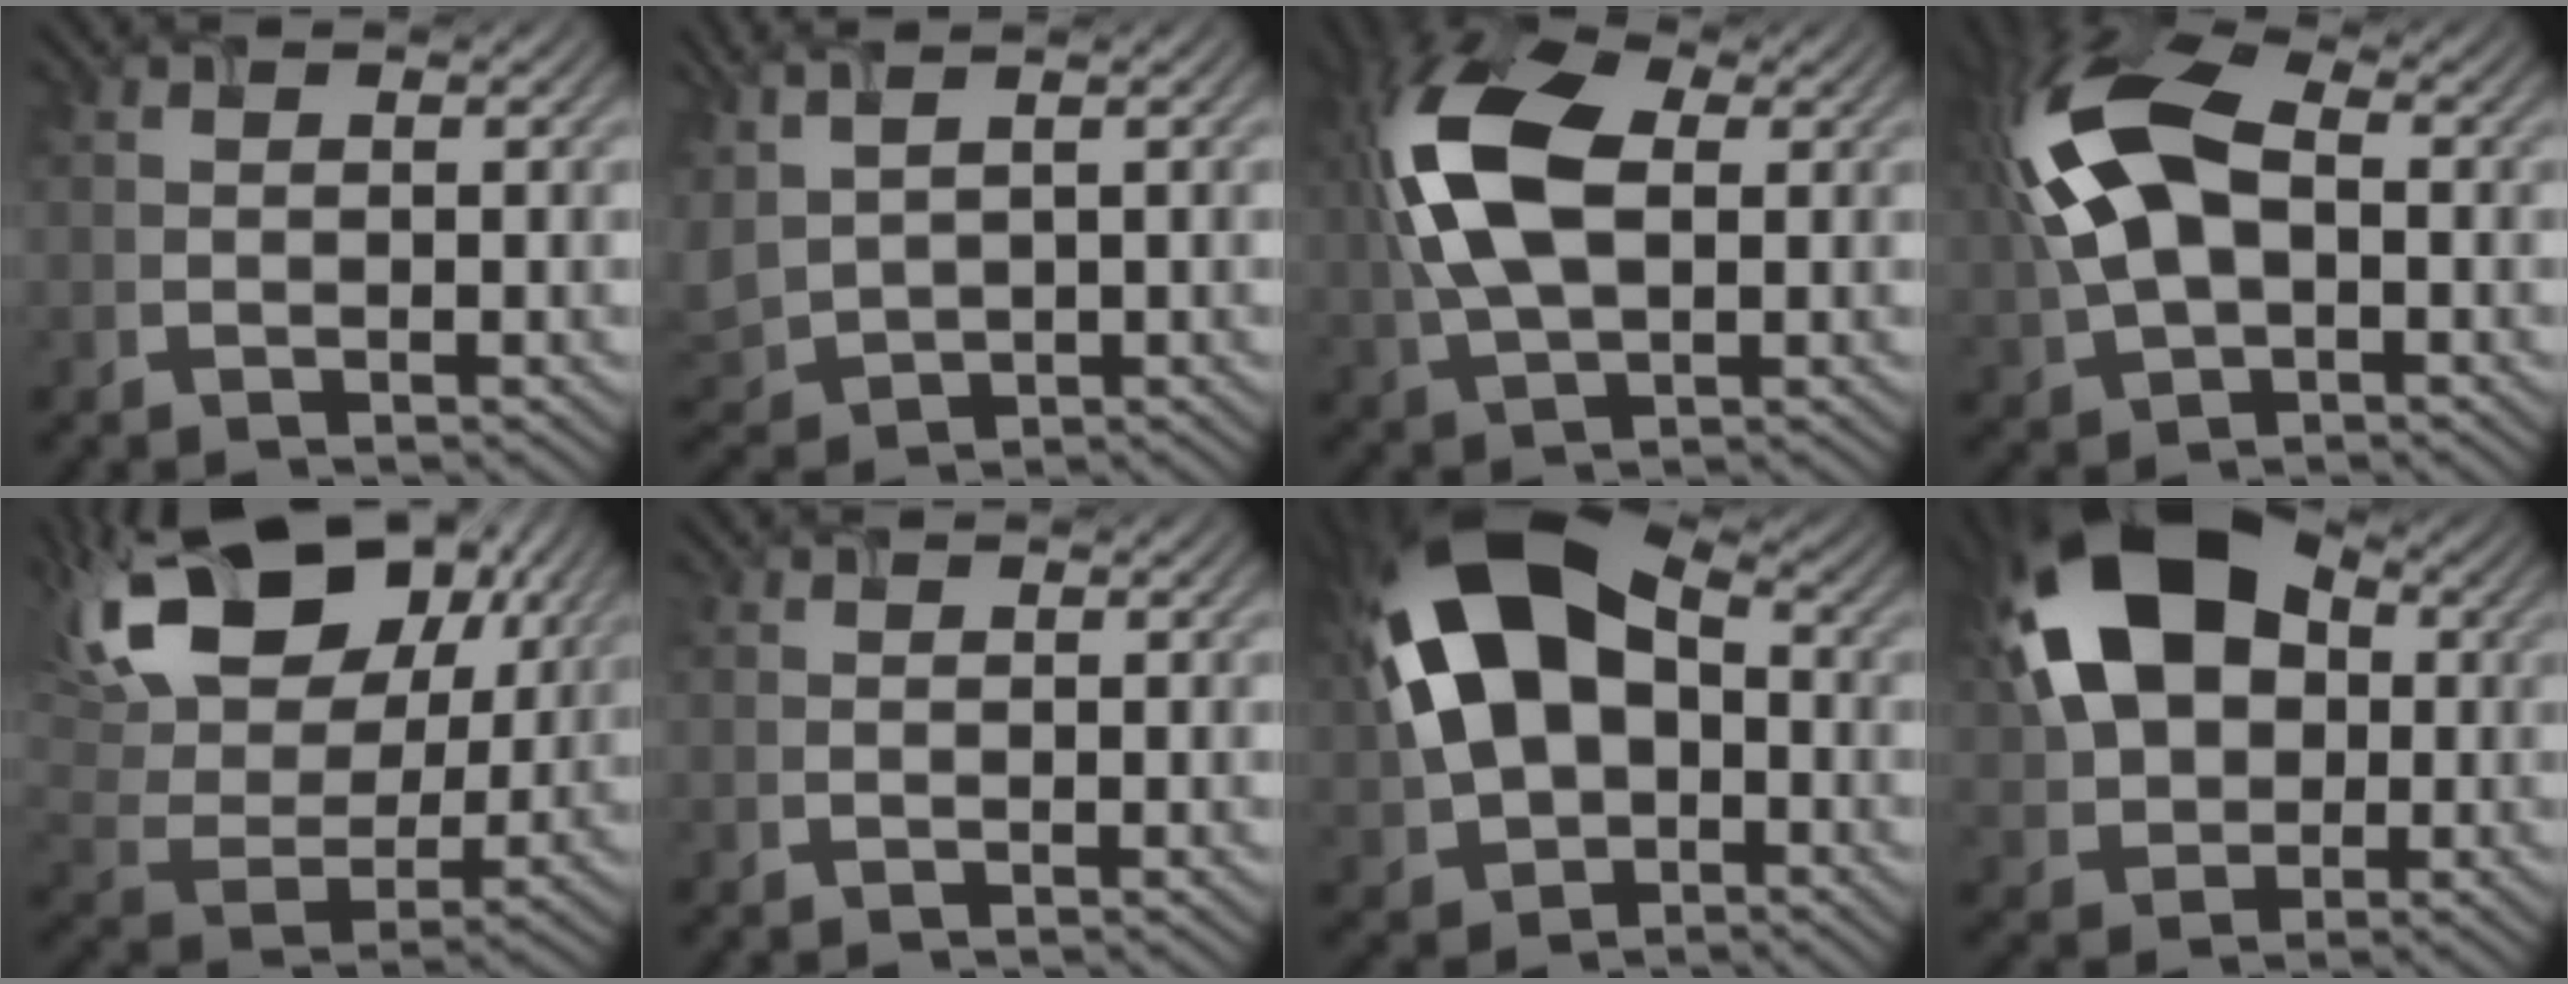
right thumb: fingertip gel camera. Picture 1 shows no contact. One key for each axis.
{"total": 6.4, "fx": 2.7, "fy": 3.5, "fz": 4.5, "tx": -0.150, "ty": -0.001, "tz": 0.067}
{"total": 12.0, "fx": 1.7, "fy": 6.7, "fz": 9.9, "tx": -0.240, "ty": 0.011, "tz": 0.027}
{"total": 14.0, "fx": 1.2, "fy": 8.2, "fz": 11.3, "tx": -0.269, "ty": 0.011, "tz": 0.014}
{"total": 18.4, "fx": 10.5, "fy": 10.6, "fz": 10.9, "tx": -0.250, "ty": 0.032, "tz": 0.170}
{"total": 0.0}
{"total": 16.4, "fx": 1.0, "fy": 11.0, "fz": 12.1, "tx": -0.248, "ty": 0.004, "tz": 0.007}
{"total": 15.6, "fx": 3.2, "fy": 10.7, "fz": 10.8, "tx": -0.214, "ty": 0.020, "tz": 0.046}